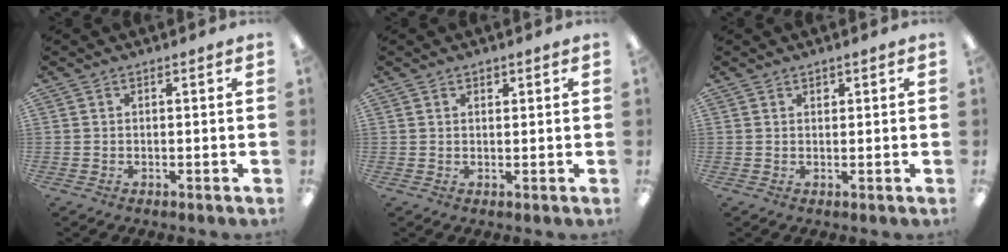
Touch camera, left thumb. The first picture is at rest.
{"total": 1.2, "force": [0.9, 0.6, 0.4], "torque": [-0.001, -0.004, 0.015]}
{"total": 1.0, "force": [0.8, 0.5, 0.4], "torque": [-0.001, -0.003, 0.013]}